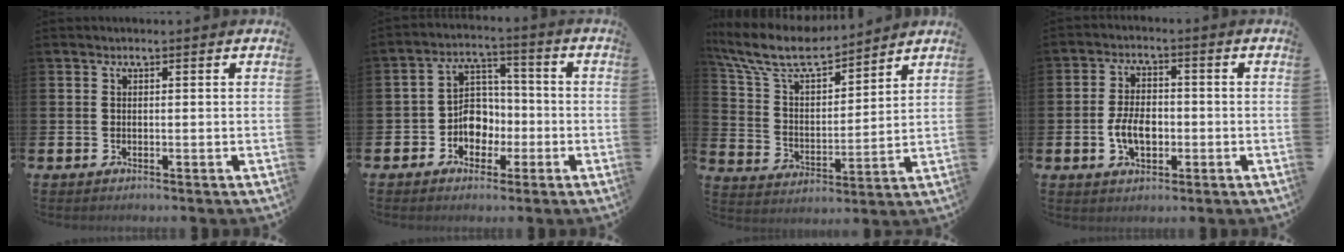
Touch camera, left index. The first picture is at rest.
{"total": 5.3, "force": [-1.2, 4.8, 1.9], "torque": [-0.049, 0.010, -0.028]}
{"total": 9.7, "force": [8.7, 2.3, 3.7], "torque": [-0.116, -0.049, 0.155]}
{"total": 5.2, "force": [-1.2, 3.1, 4.0], "torque": [-0.069, 0.002, -0.026]}